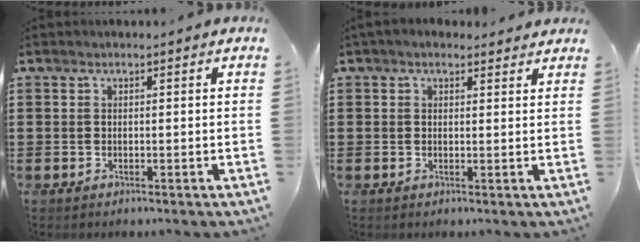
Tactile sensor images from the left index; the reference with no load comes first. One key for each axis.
{"total": 1.8, "fx": 1.3, "fy": 1.2, "fz": 0.2, "tx": -0.010, "ty": 0.007, "tz": 0.024}